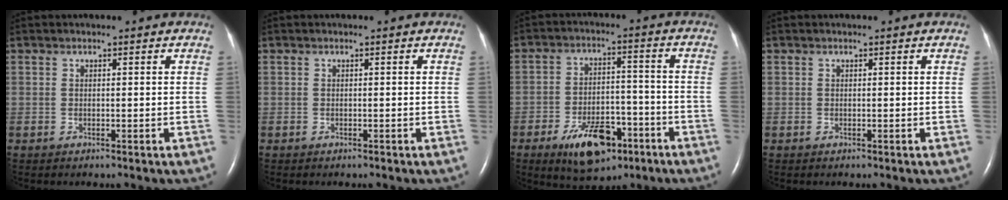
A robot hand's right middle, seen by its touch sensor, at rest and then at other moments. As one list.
[{"total": 0.0}, {"total": 11.0, "force": [-6.2, 5.2, 7.4], "torque": [-0.125, 0.001, -0.094]}, {"total": 0.0}]